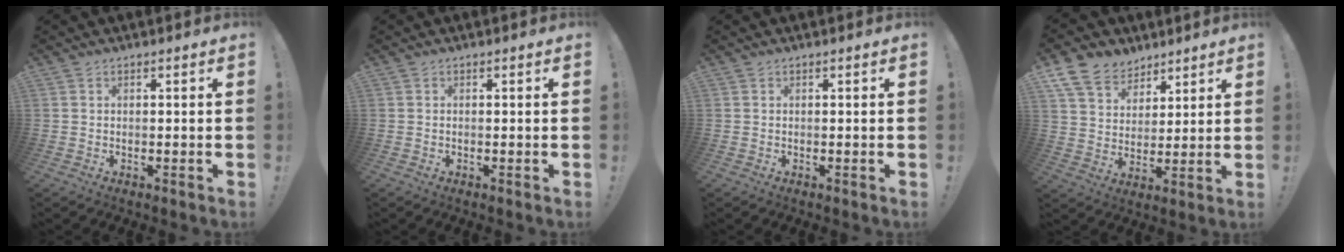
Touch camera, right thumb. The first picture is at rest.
{"total": 0.0}
{"total": 0.0}
{"total": 11.3, "force": [8.0, 7.4, 2.9], "torque": [-0.062, -0.054, 0.161]}